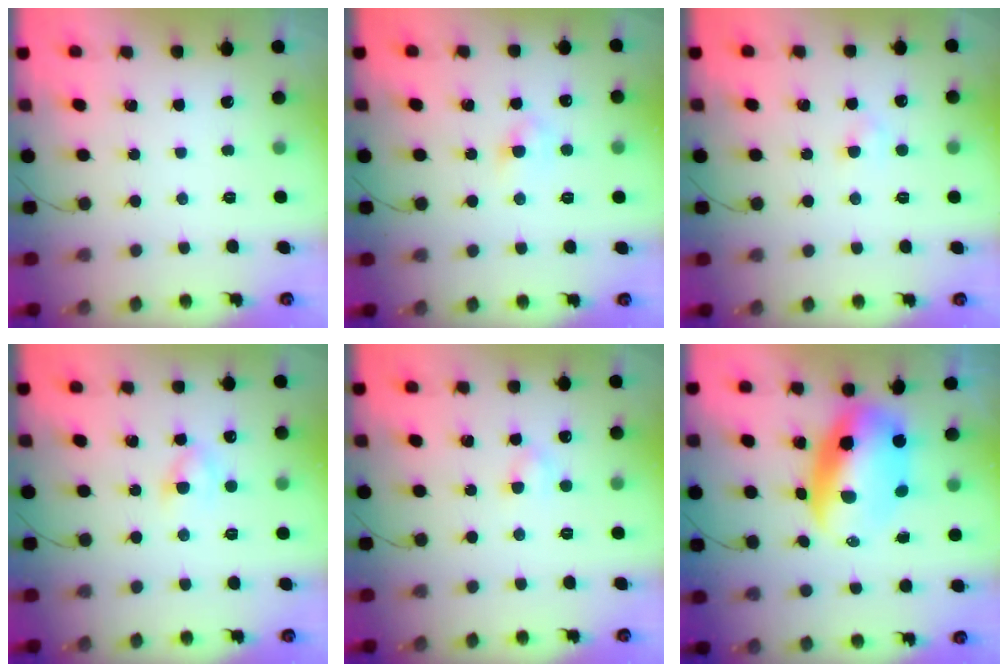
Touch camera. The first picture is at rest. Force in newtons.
{"total": 3.3, "press": 3.2, "slide": 1.1}
{"total": 2.4, "press": 2.3, "slide": 0.8}
{"total": 3.5, "press": 3.3, "slide": 1.1}
{"total": 3.0, "press": 2.8, "slide": 1.0}
{"total": 11.9, "press": 11.4, "slide": 3.3}